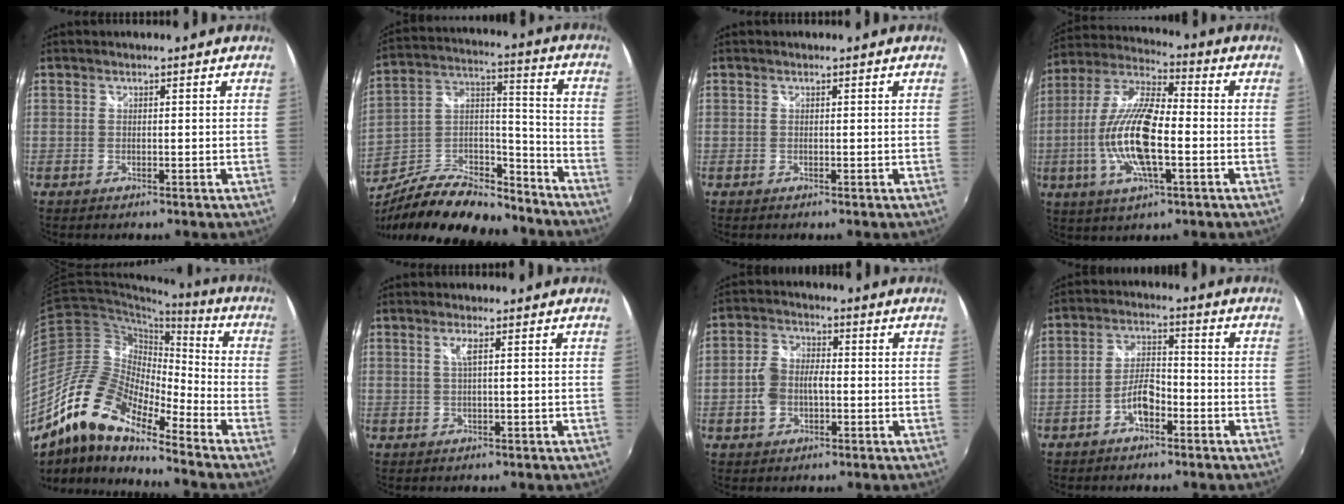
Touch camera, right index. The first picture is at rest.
{"total": 21.6, "force": [-15.9, 8.5, 11.8], "torque": [-0.230, 0.018, -0.251]}
{"total": 0.0}
{"total": 16.1, "force": [-3.2, 5.0, 14.9], "torque": [-0.298, -0.004, -0.065]}
{"total": 16.3, "force": [-12.1, 4.9, 9.8], "torque": [-0.174, -0.002, -0.244]}
{"total": 1.7, "force": [0.4, -0.3, 1.6], "torque": [-0.031, -0.001, 0.007]}
{"total": 6.6, "force": [-1.3, 4.4, 4.7], "torque": [-0.099, 0.013, -0.019]}
{"total": 5.6, "force": [-3.1, 2.3, 4.1], "torque": [-0.086, 0.013, -0.054]}